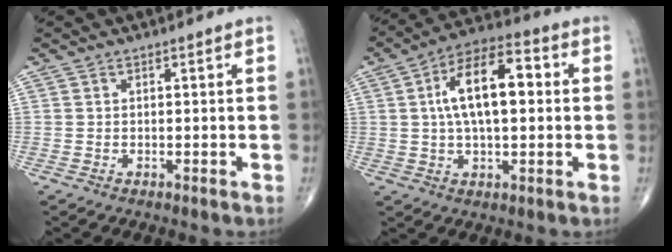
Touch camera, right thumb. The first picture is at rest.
{"total": 14.7, "force": [2.1, 6.9, 12.8], "torque": [-0.213, 0.024, 0.028]}